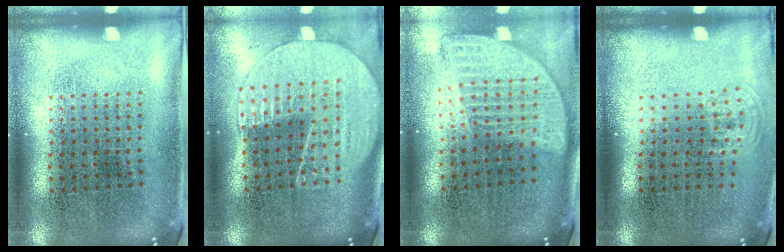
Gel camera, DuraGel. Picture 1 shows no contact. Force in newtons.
{"total": 2.0, "press": 1.8, "slide": 0.9}
{"total": 1.9, "press": 1.6, "slide": 1.1}
{"total": 0.8, "press": 0.5, "slide": 0.6}